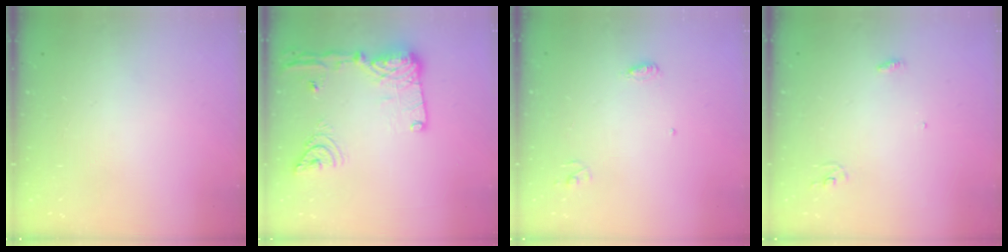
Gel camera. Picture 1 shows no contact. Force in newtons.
{"total": 20.1, "press": 19.9, "slide": 3.0}
{"total": 3.6, "press": 3.6, "slide": 0.3}
{"total": 2.9, "press": 2.9, "slide": 0.2}